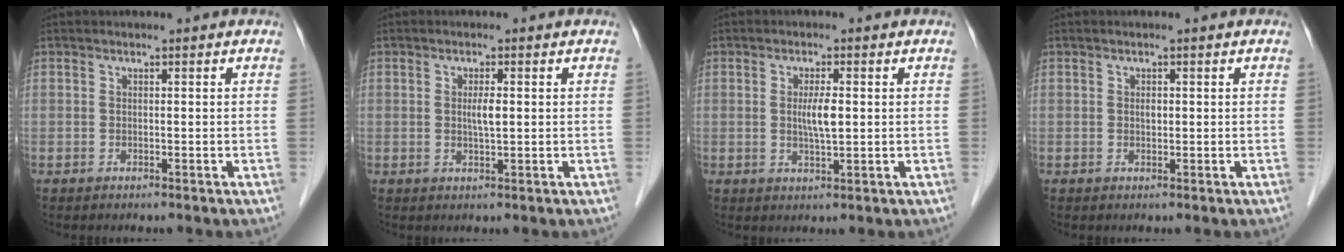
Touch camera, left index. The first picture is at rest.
{"total": 2.2, "force": [0.3, 0.3, 2.1], "torque": [-0.041, -0.001, 0.005]}
{"total": 3.5, "force": [0.3, 0.5, 3.5], "torque": [-0.064, -0.003, 0.006]}
{"total": 0.8, "force": [0.2, 0.4, 0.6], "torque": [-0.012, 0.001, 0.004]}